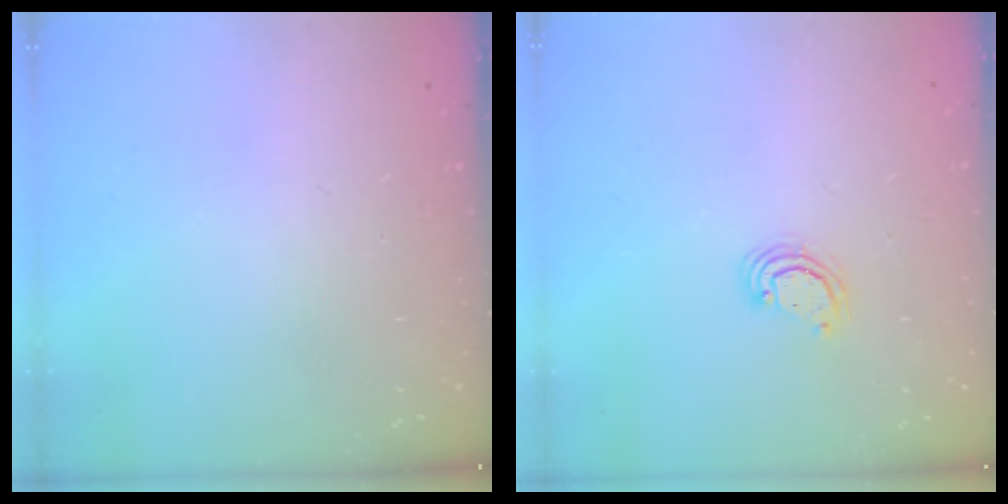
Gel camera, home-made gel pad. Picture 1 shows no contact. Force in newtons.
{"total": 2.8, "press": 2.8, "slide": 0.3}